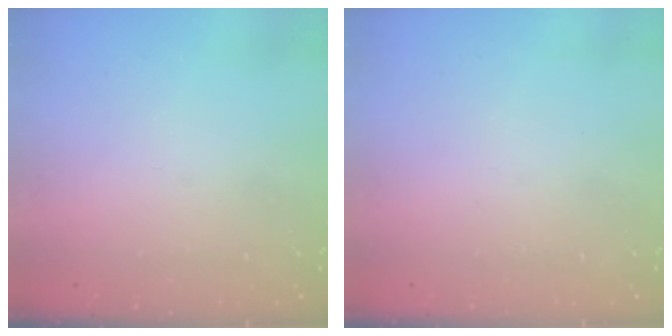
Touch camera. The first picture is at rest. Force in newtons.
{"total": 1.6, "press": 1.6, "slide": 0.1}